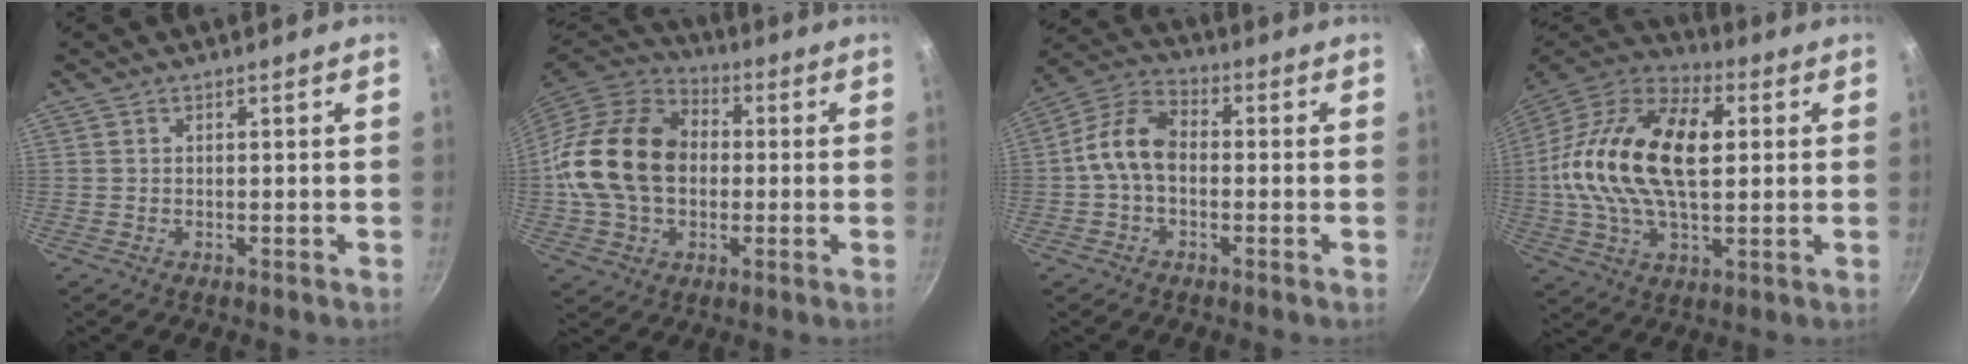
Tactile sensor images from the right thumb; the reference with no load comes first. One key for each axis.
{"total": 20.1, "fx": 0.0, "fy": 14.9, "fz": 13.5, "tx": -0.230, "ty": 0.032, "tz": -0.007}
{"total": 9.2, "fx": -0.7, "fy": 5.9, "fz": 7.0, "tx": -0.124, "ty": 0.034, "tz": -0.031}
{"total": 24.8, "fx": 2.9, "fy": 13.7, "fz": 20.5, "tx": -0.383, "ty": 0.025, "tz": 0.035}